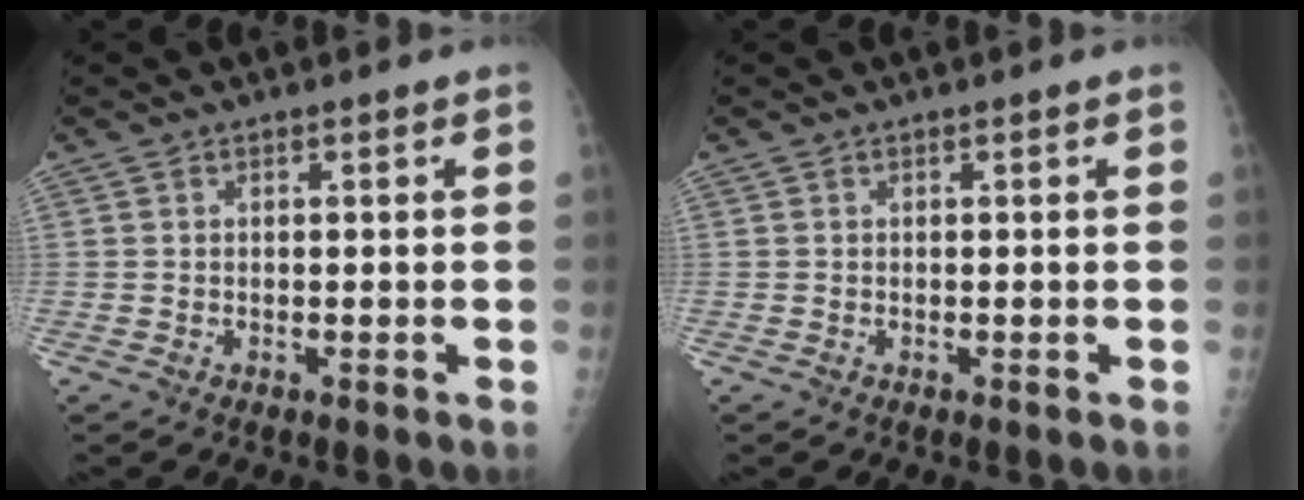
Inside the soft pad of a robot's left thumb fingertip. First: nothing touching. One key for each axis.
{"total": 0.0}